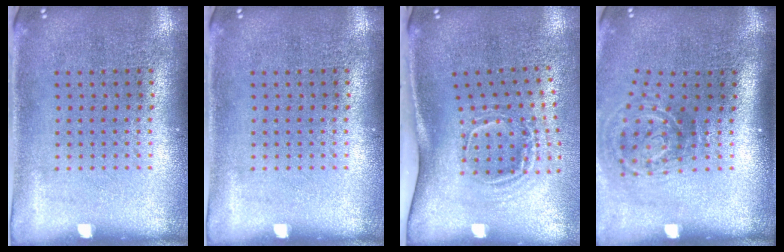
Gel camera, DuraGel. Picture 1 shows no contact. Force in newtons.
{"total": 0.0}
{"total": 1.9, "press": 1.2, "slide": 1.6}
{"total": 2.0, "press": 1.2, "slide": 1.6}